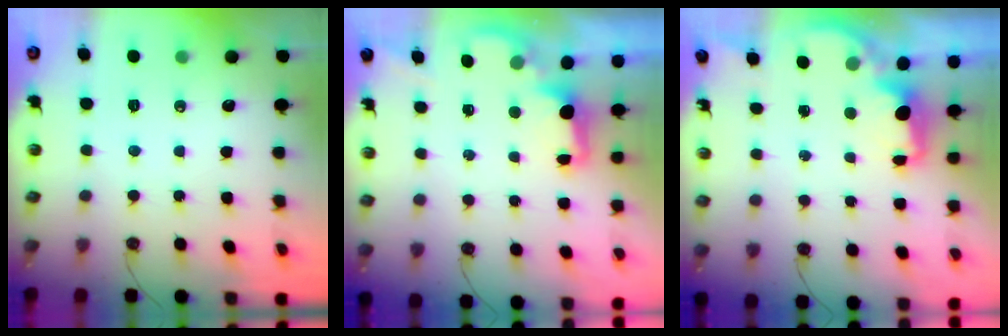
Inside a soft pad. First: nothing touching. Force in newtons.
{"total": 2.8, "press": 2.8, "slide": 0.5}
{"total": 2.2, "press": 2.1, "slide": 0.8}